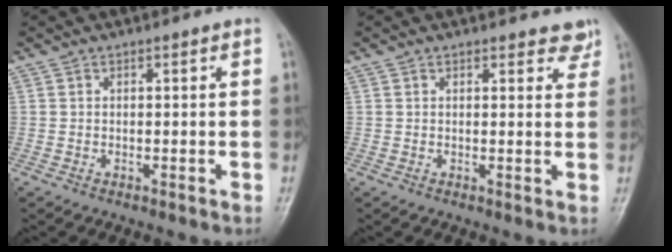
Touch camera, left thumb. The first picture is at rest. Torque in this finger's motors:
{"motor_torque": [-0.09, -0.08, -0.39, 0.07, 0.03]}